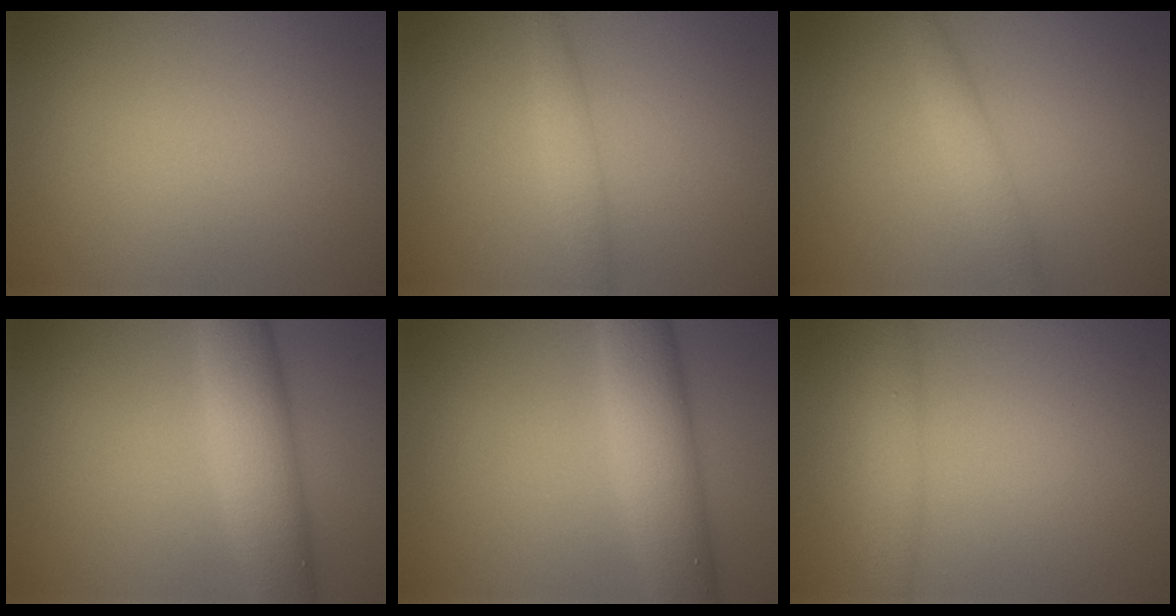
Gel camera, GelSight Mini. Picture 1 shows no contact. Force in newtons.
{"total": 1.9, "press": 1.9, "slide": 0.1}
{"total": 2.1, "press": 2.1, "slide": 0.1}
{"total": 6.9, "press": 6.9, "slide": 0.2}
{"total": 7.0, "press": 7.0, "slide": 0.4}
{"total": 2.0, "press": 2.0, "slide": 0.0}